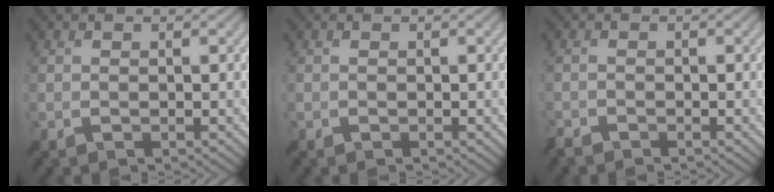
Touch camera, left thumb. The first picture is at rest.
{"total": 0.0}
{"total": 1.3, "force": [-1.3, 0.2, 0.2], "torque": [-0.008, -0.005, -0.033]}